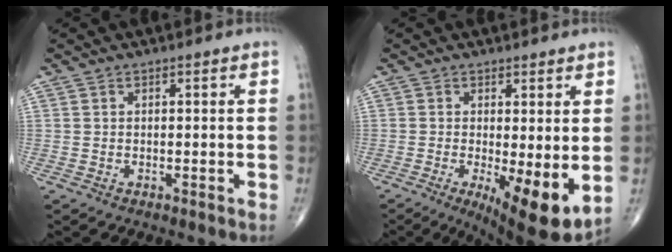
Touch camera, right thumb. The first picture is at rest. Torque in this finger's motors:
{"motor_torque": [1.50, 1.55, 0.06, -0.09, 0.30]}